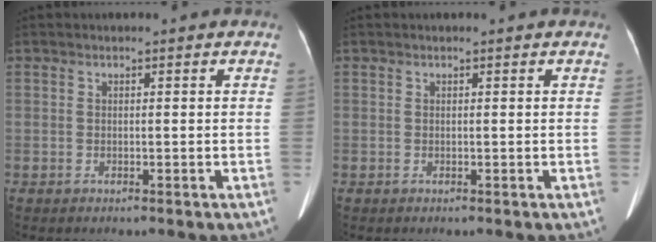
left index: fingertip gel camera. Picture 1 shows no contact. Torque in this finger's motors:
{"motor_torque": [0.08, 0.01, 0.01, -0.01]}